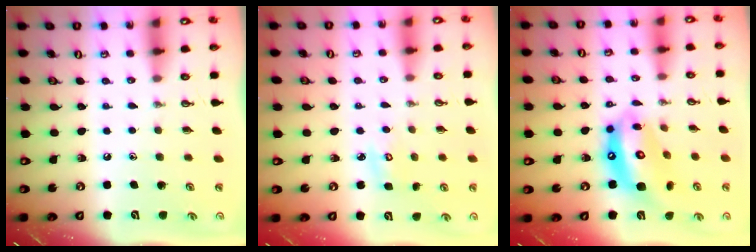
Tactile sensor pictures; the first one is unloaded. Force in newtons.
{"total": 2.9, "press": 2.9, "slide": 0.2}
{"total": 15.0, "press": 14.9, "slide": 1.3}